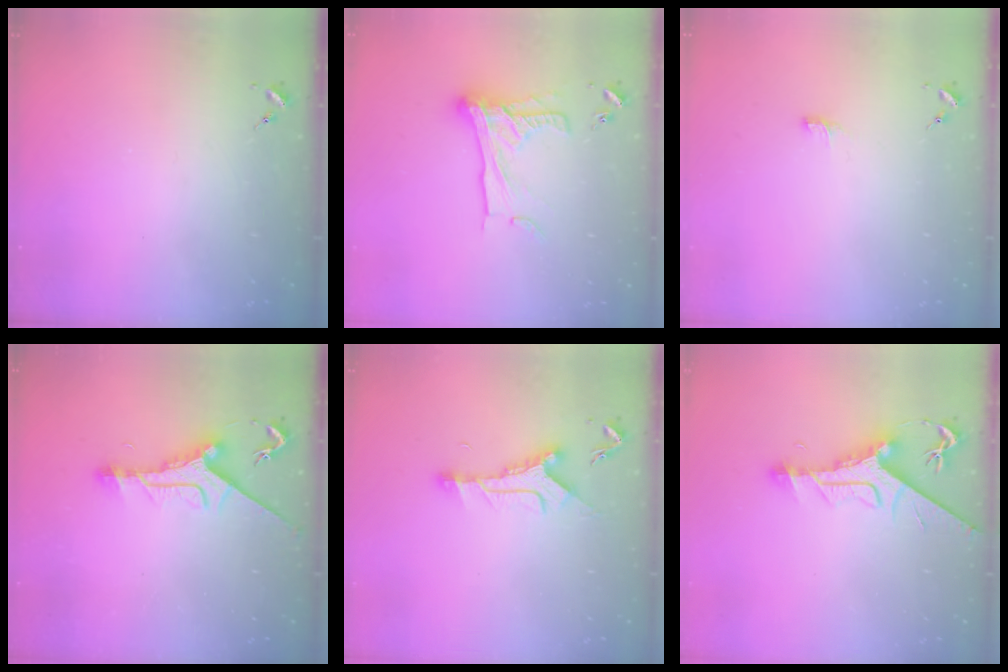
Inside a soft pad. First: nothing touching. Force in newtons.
{"total": 17.2, "press": 17.2, "slide": 1.4}
{"total": 3.9, "press": 3.9, "slide": 0.4}
{"total": 10.0, "press": 9.9, "slide": 0.7}
{"total": 10.2, "press": 10.2, "slide": 0.6}
{"total": 11.6, "press": 11.5, "slide": 0.8}